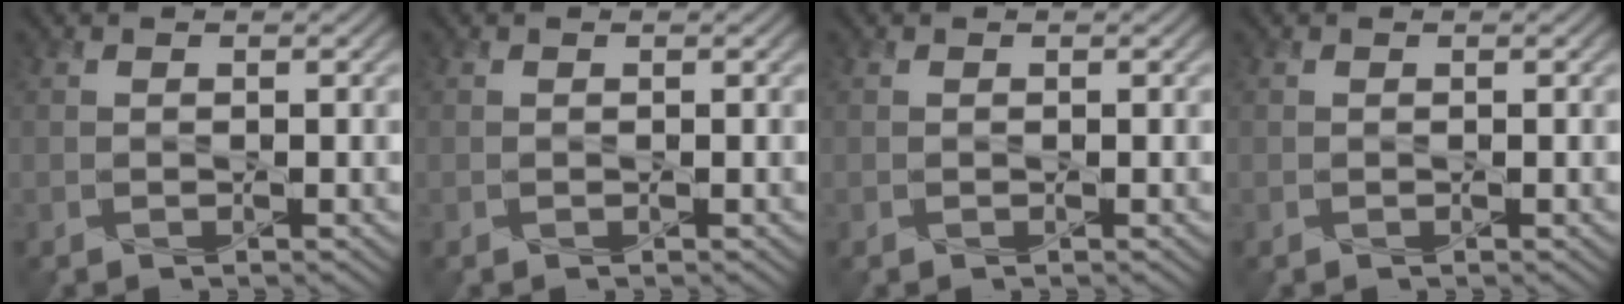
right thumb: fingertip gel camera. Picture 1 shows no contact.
{"total": 0.0}
{"total": 0.0}
{"total": 0.0}